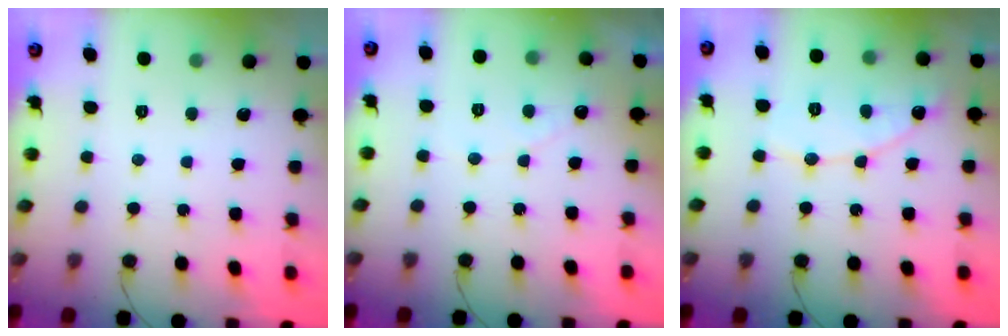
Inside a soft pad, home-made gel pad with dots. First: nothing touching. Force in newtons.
{"total": 2.7, "press": 2.7, "slide": 0.0}
{"total": 8.7, "press": 8.7, "slide": 0.7}